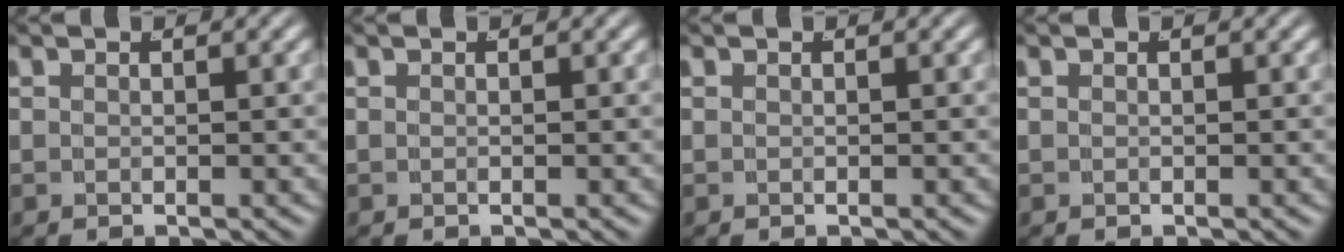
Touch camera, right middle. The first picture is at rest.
{"total": 0.0}
{"total": 0.0}
{"total": 0.0}